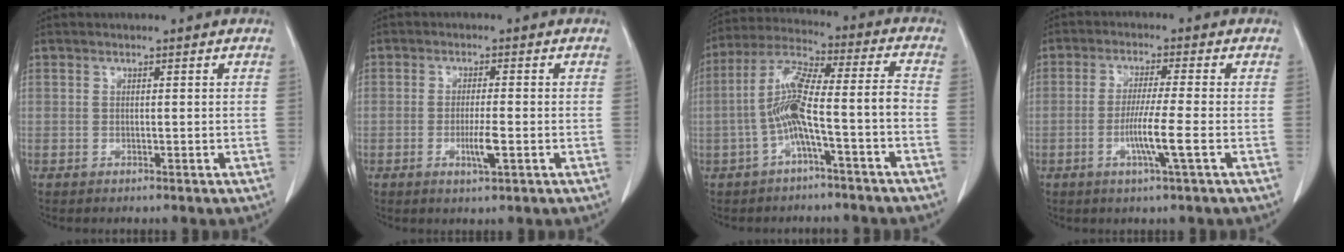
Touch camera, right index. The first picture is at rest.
{"total": 3.6, "force": [-1.1, 0.2, 3.4], "torque": [-0.063, -0.004, -0.017]}
{"total": 10.4, "force": [-3.1, 0.6, 9.9], "torque": [-0.197, 0.036, -0.057]}
{"total": 6.7, "force": [-2.0, -1.0, 6.3], "torque": [-0.118, -0.012, -0.040]}